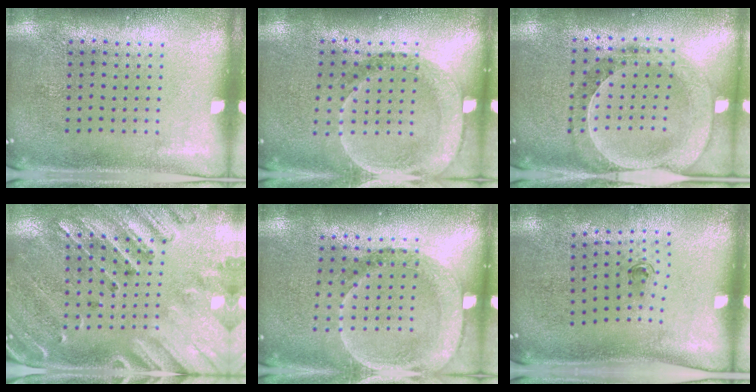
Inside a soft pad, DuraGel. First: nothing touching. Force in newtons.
{"total": 1.6, "press": 1.5, "slide": 0.6}
{"total": 1.0, "press": 0.9, "slide": 0.2}
{"total": 2.6, "press": 2.4, "slide": 1.1}
{"total": 1.6, "press": 1.5, "slide": 0.6}
{"total": 0.6, "press": 0.4, "slide": 0.5}